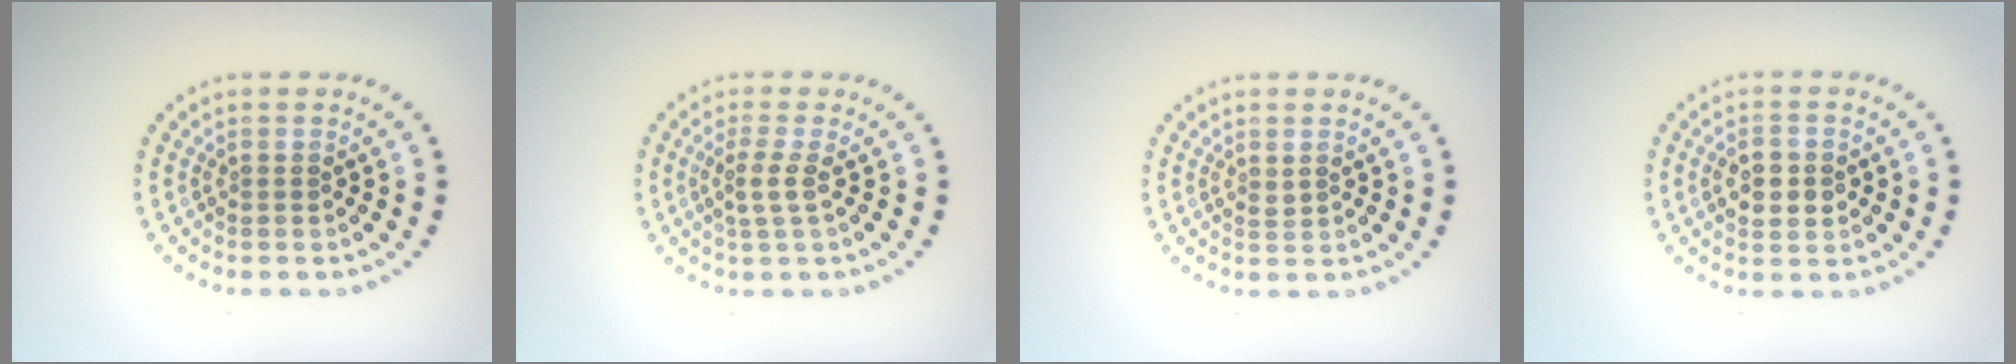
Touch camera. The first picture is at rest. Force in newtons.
{"total": 1.8, "press": 1.4, "slide": 1.1}
{"total": 0.5, "press": 0.4, "slide": 0.3}
{"total": 3.0, "press": 3.0, "slide": 0.0}